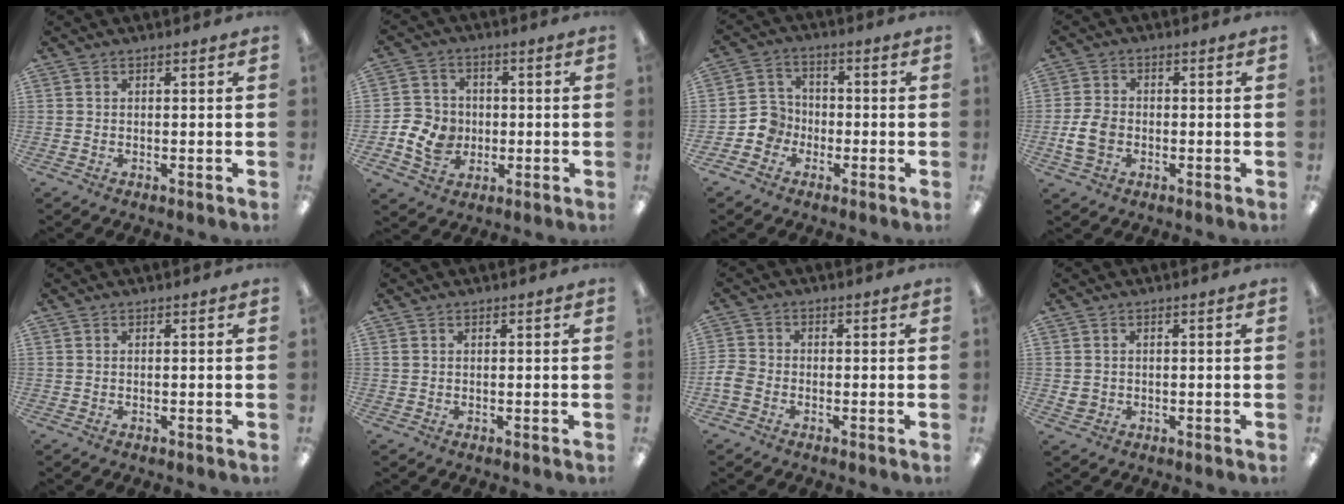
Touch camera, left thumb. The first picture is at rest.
{"total": 7.9, "force": [-1.7, 7.0, 3.0], "torque": [-0.066, 0.018, -0.023]}
{"total": 5.9, "force": [-2.5, 5.2, 1.5], "torque": [-0.038, 0.023, -0.042]}
{"total": 6.3, "force": [-1.7, 4.5, 4.0], "torque": [-0.084, 0.005, -0.029]}
{"total": 0.0}
{"total": 0.0}
{"total": 3.3, "force": [-1.7, 2.4, 1.6], "torque": [-0.030, 0.008, -0.031]}
{"total": 1.5, "force": [0.1, 1.4, 0.5], "torque": [-0.011, 0.002, 0.001]}